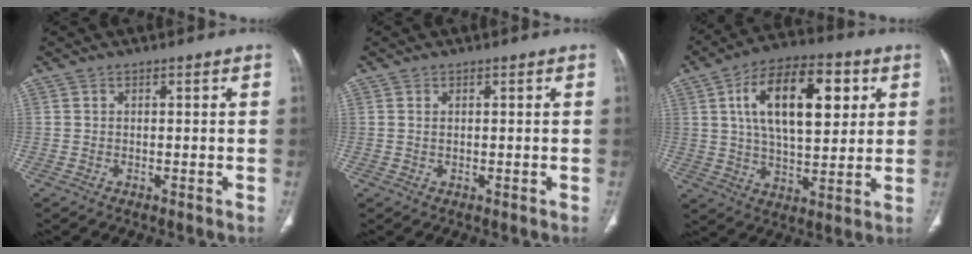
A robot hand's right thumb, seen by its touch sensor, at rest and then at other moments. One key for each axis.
{"total": 0.7, "fx": 0.3, "fy": 0.3, "fz": 0.5, "tx": -0.013, "ty": 0.003, "tz": 0.007}
{"total": 19.4, "fx": 5.8, "fy": 9.5, "fz": 15.9, "tx": -0.233, "ty": -0.002, "tz": 0.093}